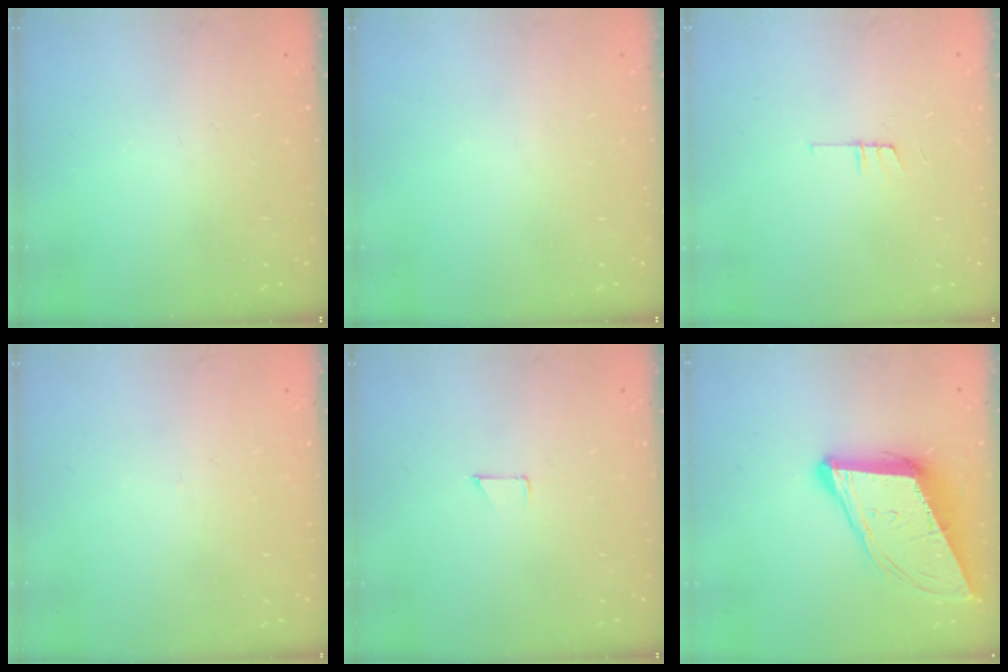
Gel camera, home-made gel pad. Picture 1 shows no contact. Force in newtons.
{"total": 0.0}
{"total": 3.7, "press": 3.7, "slide": 0.4}
{"total": 2.6, "press": 2.6, "slide": 0.2}
{"total": 3.4, "press": 3.4, "slide": 0.3}
{"total": 13.2, "press": 12.6, "slide": 4.0}